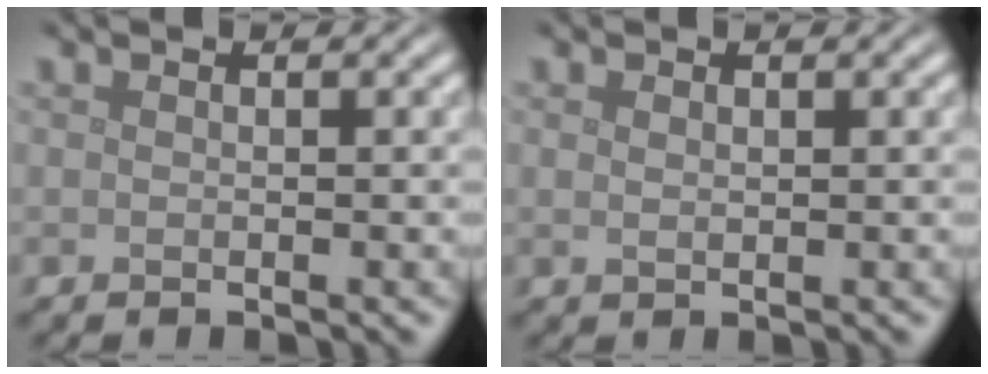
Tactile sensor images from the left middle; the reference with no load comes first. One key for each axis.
{"total": 0.6, "fx": 0.4, "fy": 0.4, "fz": 0.3, "tx": -0.009, "ty": -0.001, "tz": 0.007}